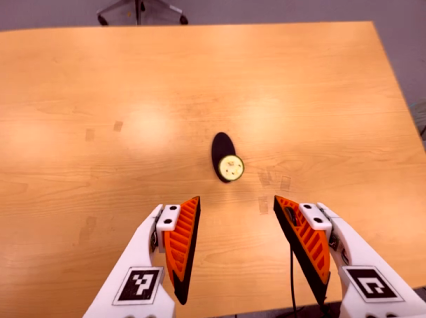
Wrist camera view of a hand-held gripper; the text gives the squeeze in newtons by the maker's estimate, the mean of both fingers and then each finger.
{"total": 0.0}